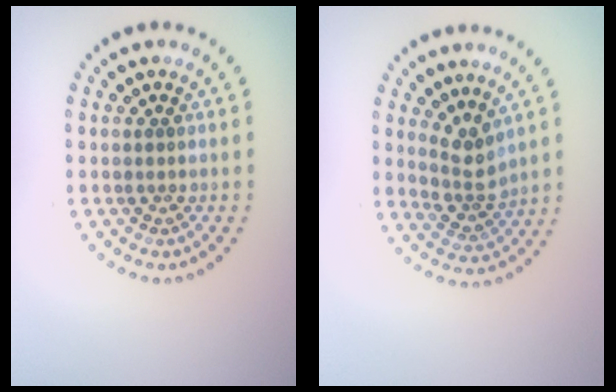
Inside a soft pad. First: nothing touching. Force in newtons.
{"total": 2.7, "press": 2.0, "slide": 1.8}